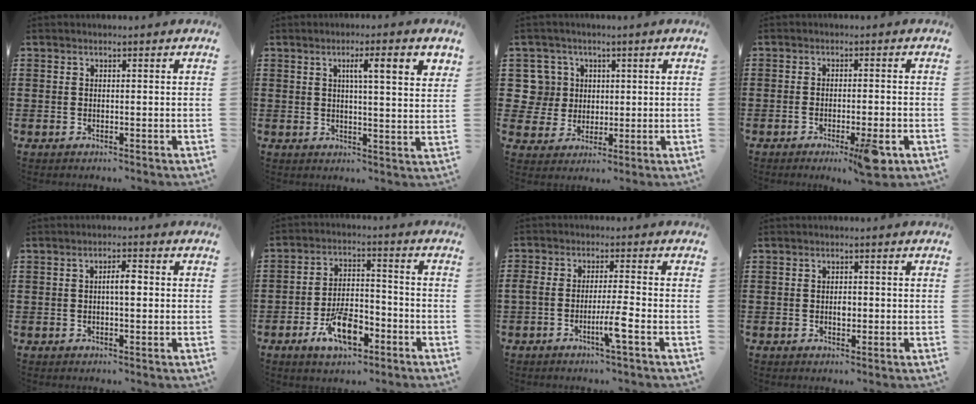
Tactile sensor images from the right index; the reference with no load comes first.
{"total": 5.7, "force": [2.4, 0.7, 5.1], "torque": [-0.097, 0.001, 0.034]}
{"total": 6.7, "force": [1.6, 6.3, 1.4], "torque": [-0.058, 0.012, 0.029]}
{"total": 5.3, "force": [-2.7, 0.6, 4.5], "torque": [-0.076, -0.012, -0.041]}
{"total": 3.1, "force": [0.1, 0.9, 2.9], "torque": [-0.055, 0.002, -0.001]}
{"total": 8.9, "force": [-4.3, 4.0, 6.6], "torque": [-0.122, 0.003, -0.077]}
{"total": 5.1, "force": [-2.2, 0.2, 4.6], "torque": [-0.084, -0.008, -0.041]}
{"total": 1.6, "force": [-0.1, 0.8, 1.3], "torque": [-0.026, 0.002, -0.003]}